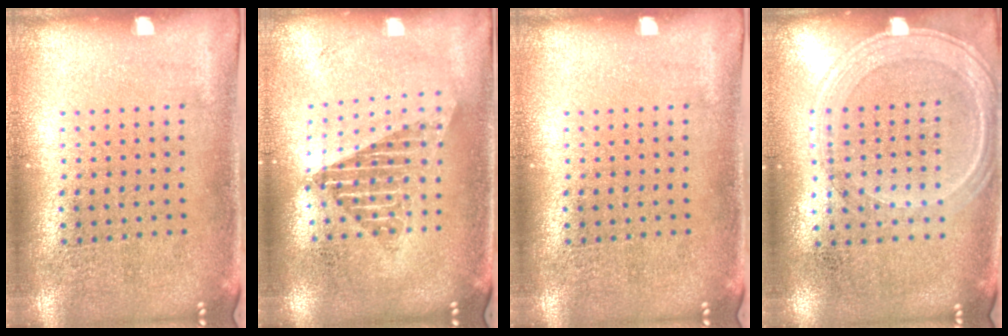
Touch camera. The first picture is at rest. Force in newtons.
{"total": 1.7, "press": 1.4, "slide": 1.0}
{"total": 0.0}
{"total": 1.0, "press": 0.9, "slide": 0.3}